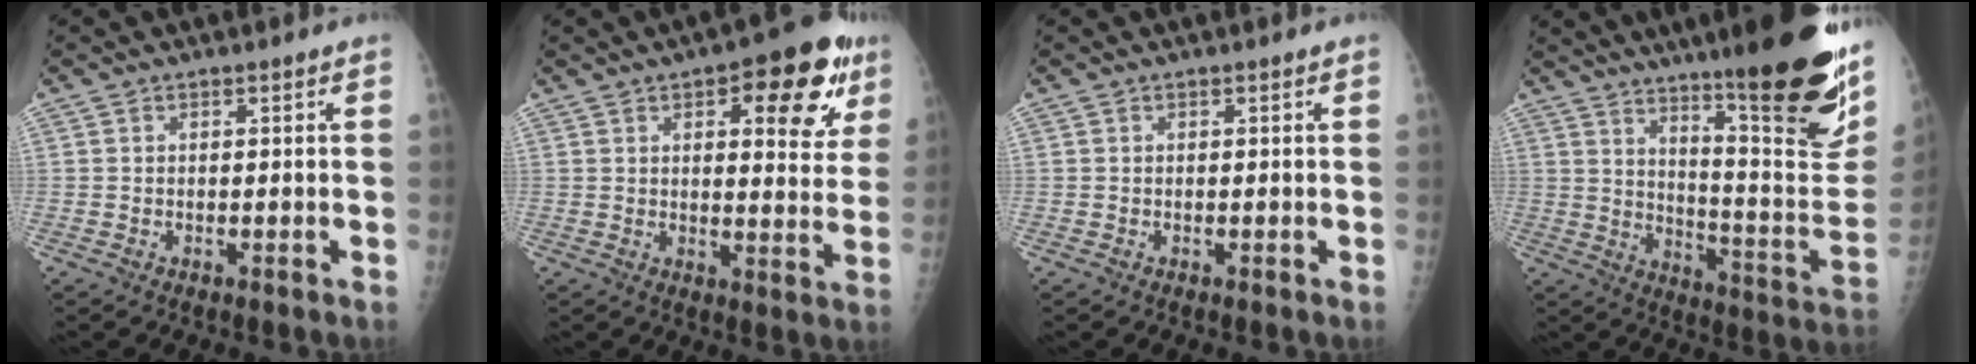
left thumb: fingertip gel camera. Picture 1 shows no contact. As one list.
[{"total": 15.1, "force": [6.8, 6.0, 12.1], "torque": [-0.105, -0.016, 0.081]}, {"total": 0.0}, {"total": 27.5, "force": [16.5, 4.7, 21.5], "torque": [-0.261, -0.084, 0.244]}]